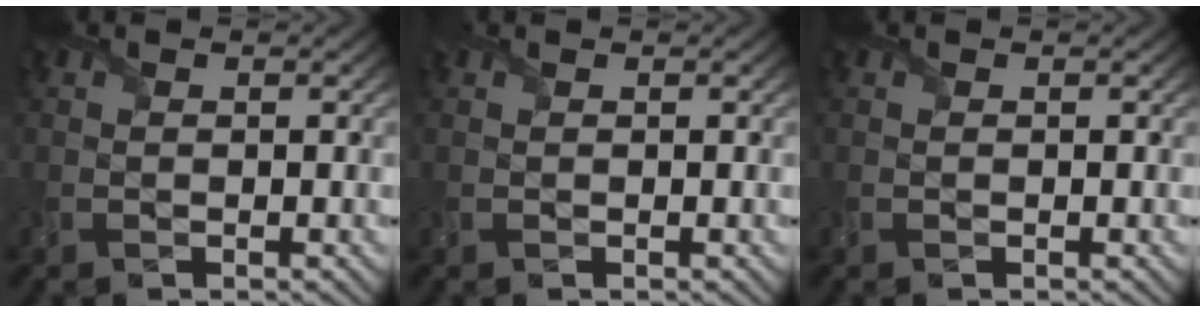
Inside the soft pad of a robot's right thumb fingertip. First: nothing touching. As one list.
[{"total": 0.0}, {"total": 0.0}]